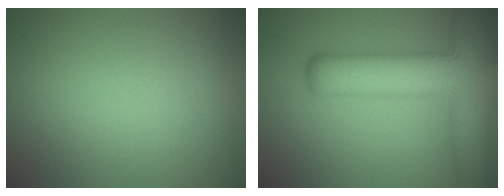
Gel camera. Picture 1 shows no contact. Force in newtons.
{"total": 9.3, "press": 9.3, "slide": 0.5}